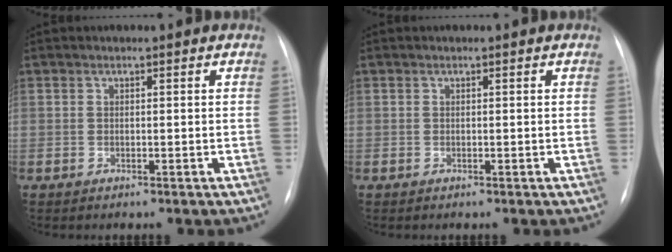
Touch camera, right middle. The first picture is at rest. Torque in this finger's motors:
{"motor_torque": [0.00, 0.00, 0.00, 0.00]}